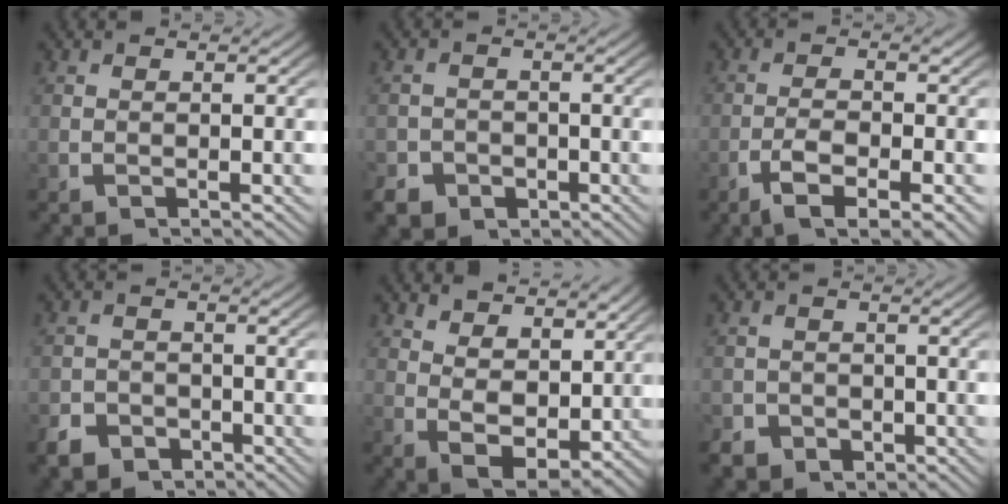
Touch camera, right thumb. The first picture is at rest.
{"total": 5.0, "force": [-3.3, 3.5, 1.3], "torque": [-0.015, -0.027, -0.048]}
{"total": 5.1, "force": [-2.2, 2.2, 4.0], "torque": [-0.083, -0.017, -0.033]}
{"total": 4.5, "force": [-3.2, 3.0, 1.1], "torque": [-0.011, -0.023, -0.050]}
{"total": 5.9, "force": [1.5, 4.1, 4.1], "torque": [-0.073, -0.024, 0.035]}
{"total": 4.4, "force": [-2.7, 3.2, 1.3], "torque": [-0.015, -0.024, -0.038]}